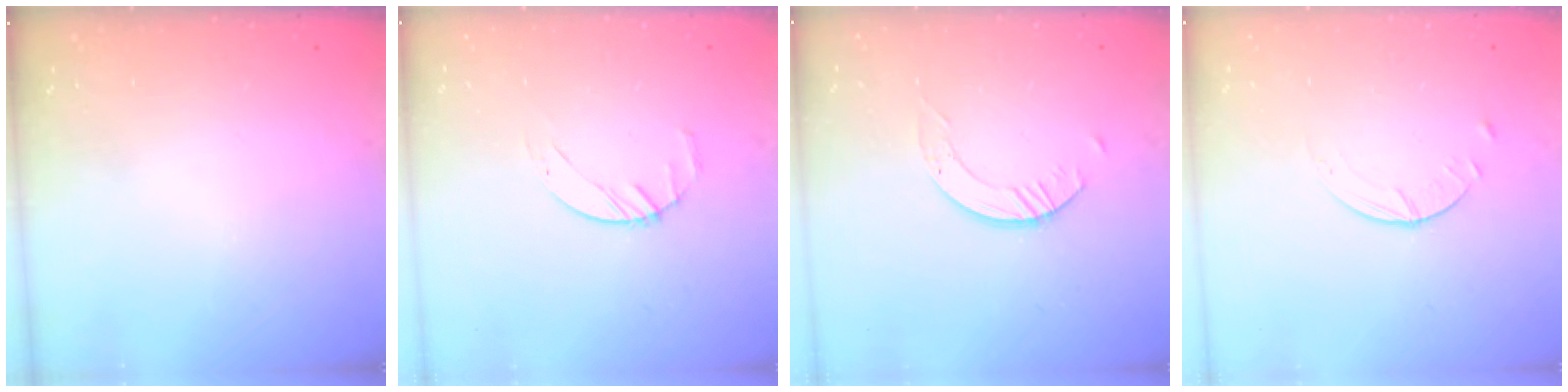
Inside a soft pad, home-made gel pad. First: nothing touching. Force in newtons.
{"total": 2.5, "press": 2.5, "slide": 0.4}
{"total": 2.6, "press": 2.5, "slide": 0.3}
{"total": 0.9, "press": 0.9, "slide": 0.1}